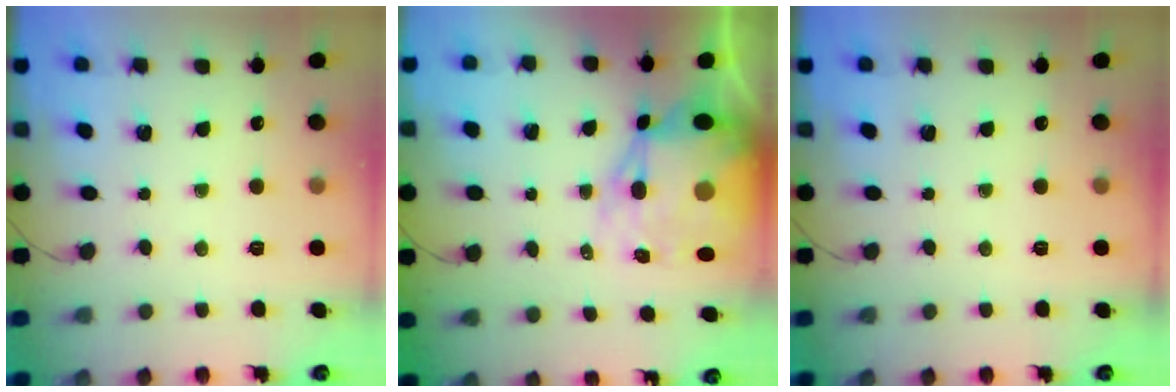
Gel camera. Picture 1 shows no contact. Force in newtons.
{"total": 15.5, "press": 14.9, "slide": 4.0}
{"total": 0.0}